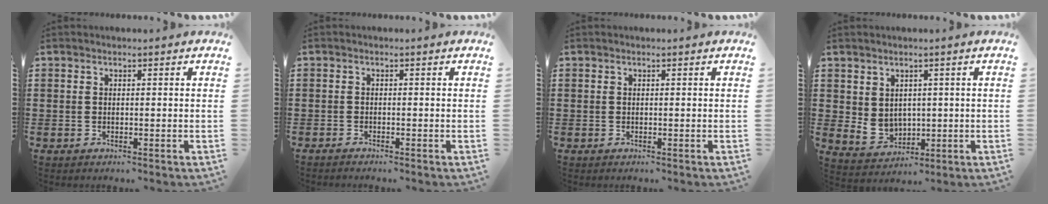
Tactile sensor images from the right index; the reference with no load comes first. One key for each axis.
{"total": 0.7, "fx": -0.7, "fy": 0.0, "fz": 0.1, "tx": -0.003, "ty": -0.001, "tz": -0.015}
{"total": 0.0}
{"total": 3.9, "fx": 1.2, "fy": 3.3, "fz": 1.7, "tx": -0.036, "ty": -0.001, "tz": 0.023}